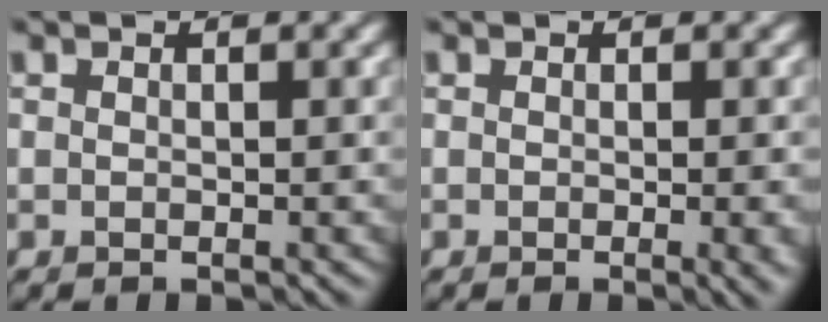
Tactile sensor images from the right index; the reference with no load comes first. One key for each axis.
{"total": 2.4, "fx": -0.4, "fy": 0.7, "fz": 2.3, "tx": -0.022, "ty": -0.003, "tz": -0.005}